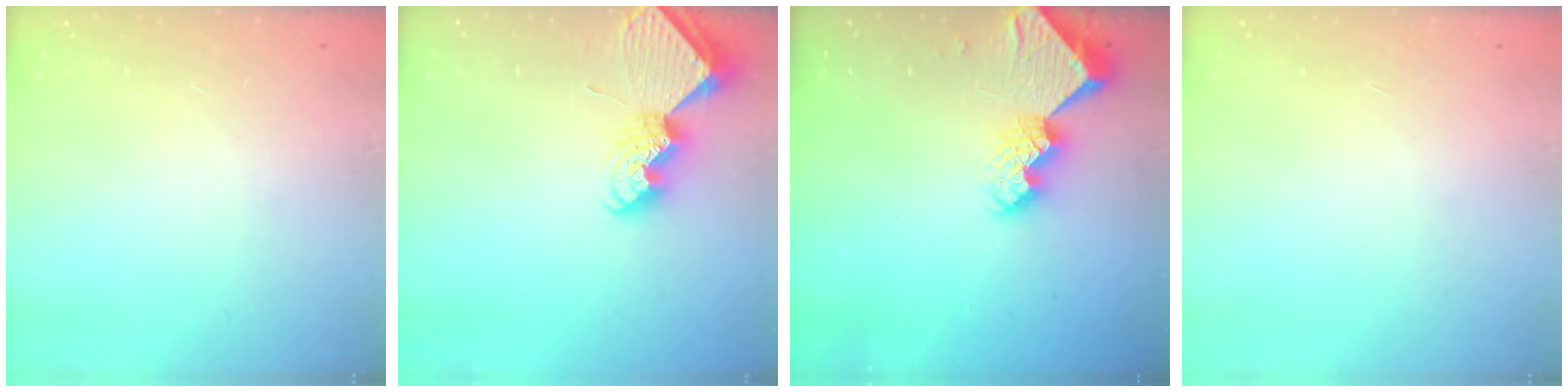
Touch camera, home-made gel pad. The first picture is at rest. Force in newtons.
{"total": 7.7, "press": 7.7, "slide": 0.5}
{"total": 9.9, "press": 9.9, "slide": 0.7}
{"total": 0.0}